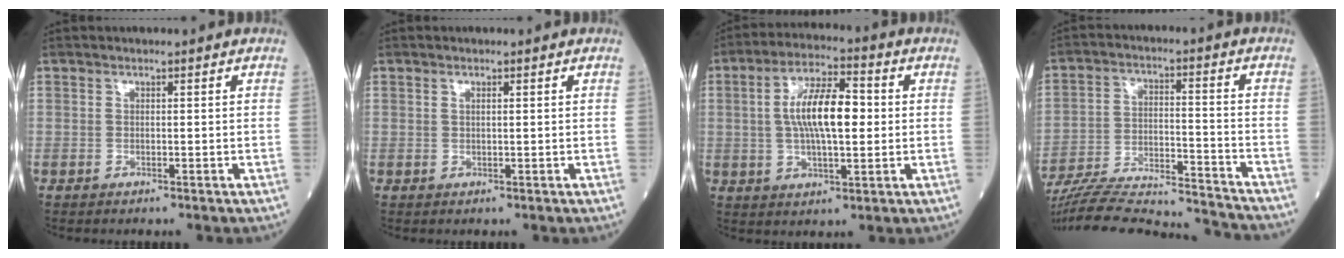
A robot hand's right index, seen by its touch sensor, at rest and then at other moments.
{"total": 0.7, "force": [0.3, 0.1, 0.6], "torque": [-0.014, 0.001, 0.006]}
{"total": 10.8, "force": [0.9, 3.3, 10.3], "torque": [-0.193, 0.017, 0.014]}
{"total": 22.2, "force": [-21.2, 1.2, 6.7], "torque": [-0.134, -0.014, -0.323]}